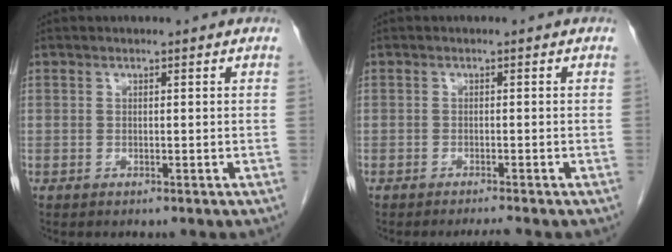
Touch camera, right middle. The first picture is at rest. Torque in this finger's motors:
{"motor_torque": [-0.18, 0.19, 0.00, 0.00]}